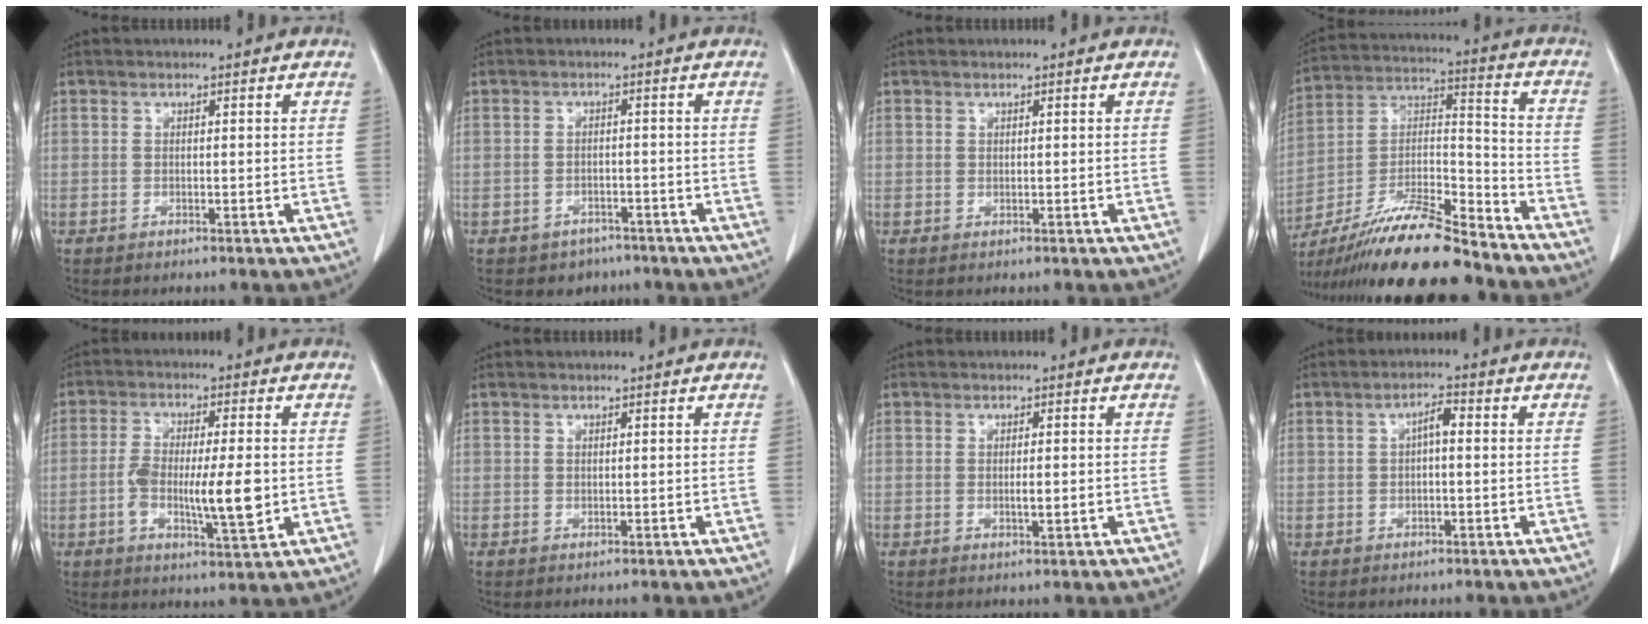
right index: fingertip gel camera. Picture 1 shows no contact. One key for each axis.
{"total": 4.0, "fx": -2.9, "fy": 2.7, "fz": 0.6, "tx": -0.011, "ty": 0.010, "tz": -0.037}
{"total": 0.0}
{"total": 19.3, "fx": -16.1, "fy": 2.2, "fz": 10.6, "tx": -0.220, "ty": -0.001, "tz": -0.293}
{"total": 10.2, "fx": -1.4, "fy": 2.3, "fz": 9.8, "tx": -0.176, "ty": -0.003, "tz": -0.022}
{"total": 0.0}
{"total": 2.0, "fx": -0.2, "fy": 0.4, "fz": 2.0, "tx": -0.036, "ty": -0.003, "tz": -0.002}
{"total": 3.2, "fx": 0.4, "fy": 1.0, "fz": 3.0, "tx": -0.053, "ty": 0.010, "tz": 0.005}